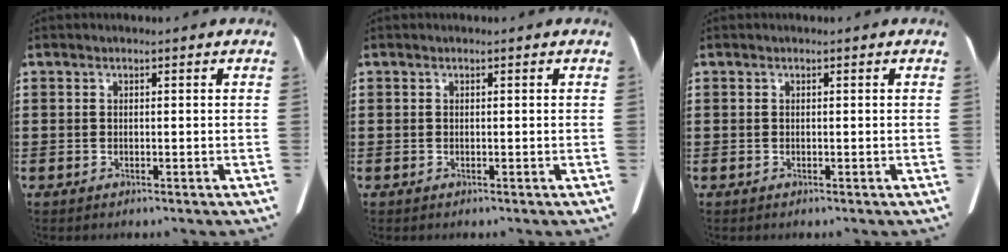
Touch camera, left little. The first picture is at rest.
{"total": 0.0}
{"total": 0.0}